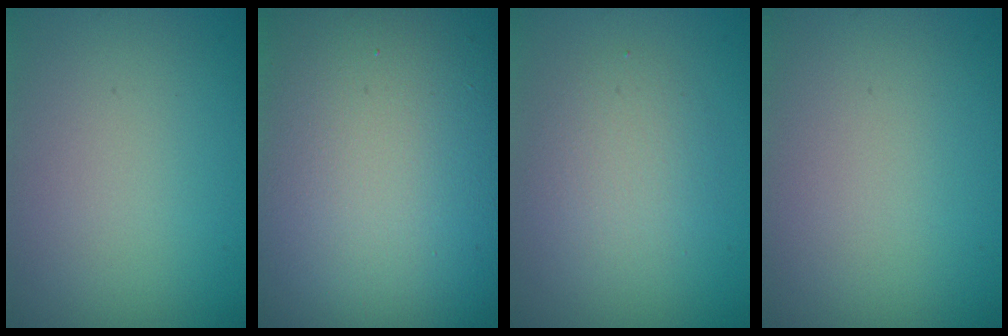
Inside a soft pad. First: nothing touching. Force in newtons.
{"total": 21.1, "press": 21.1, "slide": 1.4}
{"total": 2.6, "press": 2.6, "slide": 0.2}
{"total": 0.0}